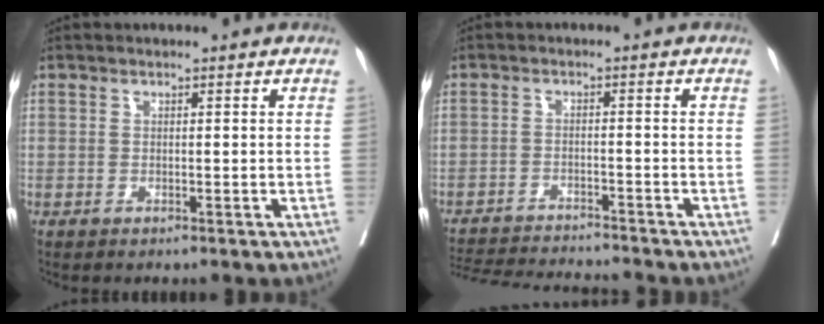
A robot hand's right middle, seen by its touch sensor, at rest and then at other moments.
{"total": 12.0, "force": [-11.5, 0.3, 3.4], "torque": [-0.056, -0.011, -0.172]}